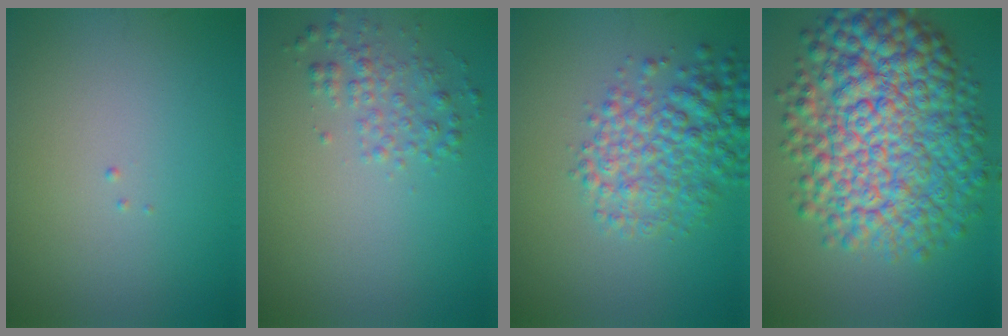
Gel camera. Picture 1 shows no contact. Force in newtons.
{"total": 2.2, "press": 2.2, "slide": 0.1}
{"total": 5.5, "press": 5.5, "slide": 0.2}
{"total": 12.5, "press": 12.5, "slide": 0.1}